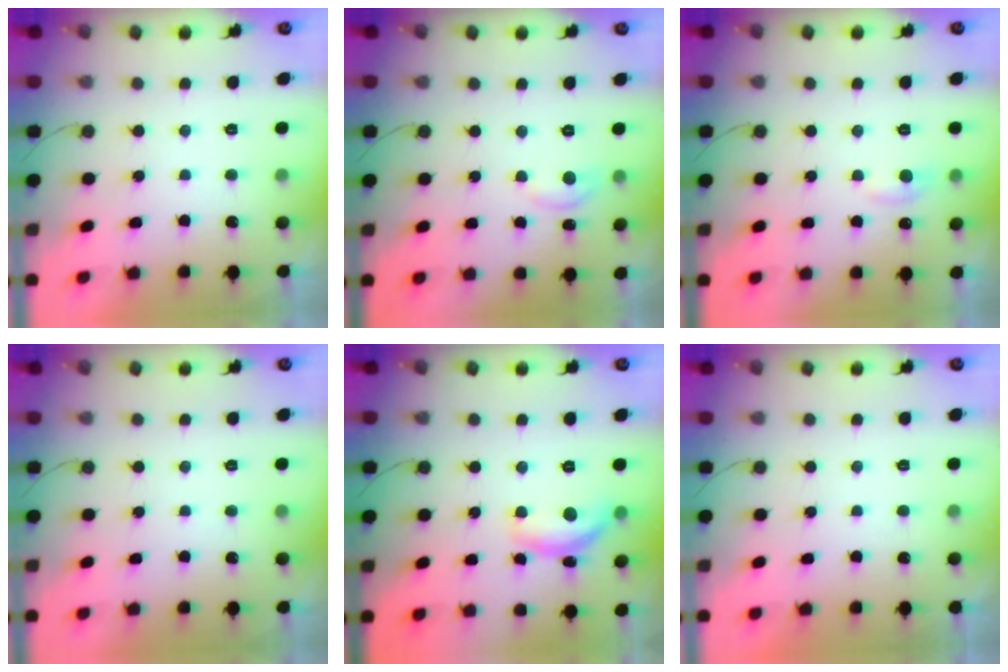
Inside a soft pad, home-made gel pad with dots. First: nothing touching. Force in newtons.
{"total": 6.3, "press": 6.2, "slide": 0.9}
{"total": 5.5, "press": 5.5, "slide": 0.7}
{"total": 0.0}
{"total": 11.2, "press": 11.2, "slide": 0.8}
{"total": 0.0}